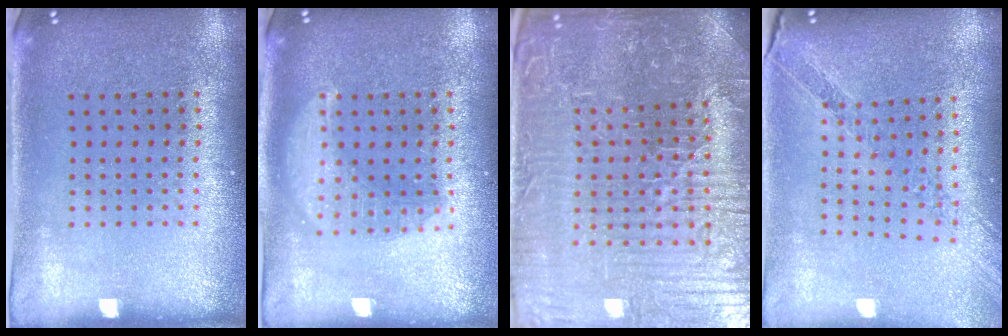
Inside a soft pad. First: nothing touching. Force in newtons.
{"total": 2.9, "press": 2.9, "slide": 0.3}
{"total": 5.7, "press": 5.4, "slide": 1.6}
{"total": 1.1, "press": 1.1, "slide": 0.0}